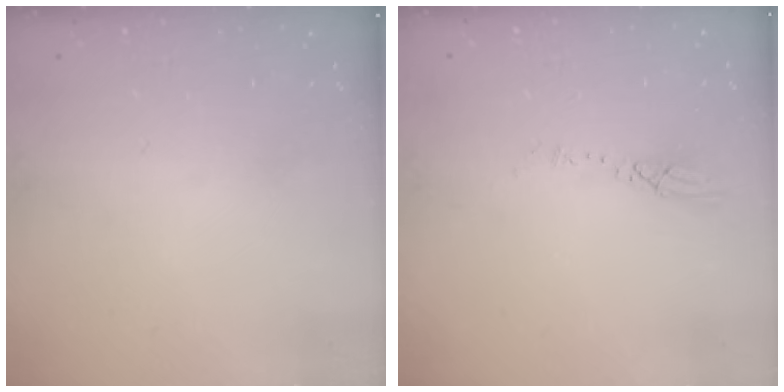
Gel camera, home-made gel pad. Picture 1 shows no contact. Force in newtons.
{"total": 3.9, "press": 3.8, "slide": 0.4}